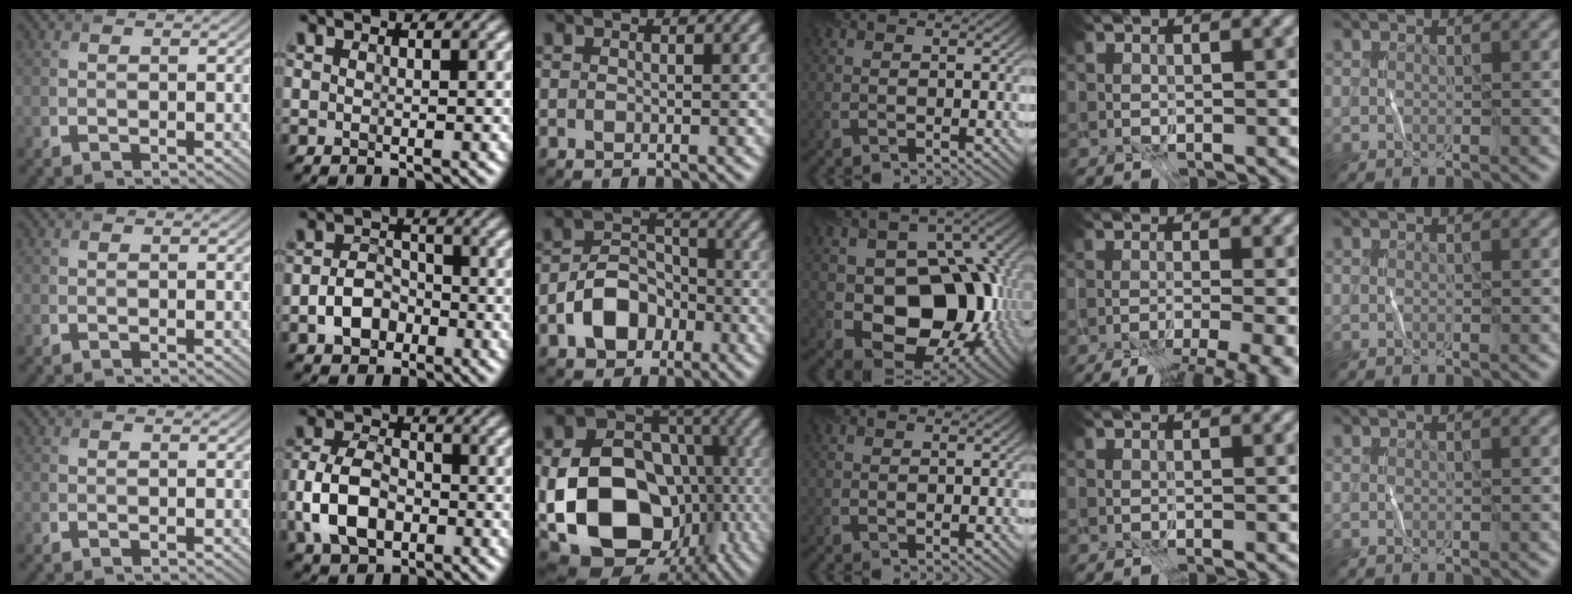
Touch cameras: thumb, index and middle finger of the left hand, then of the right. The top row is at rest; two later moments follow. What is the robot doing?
{"motion": "fold", "object": "coffee filter"}